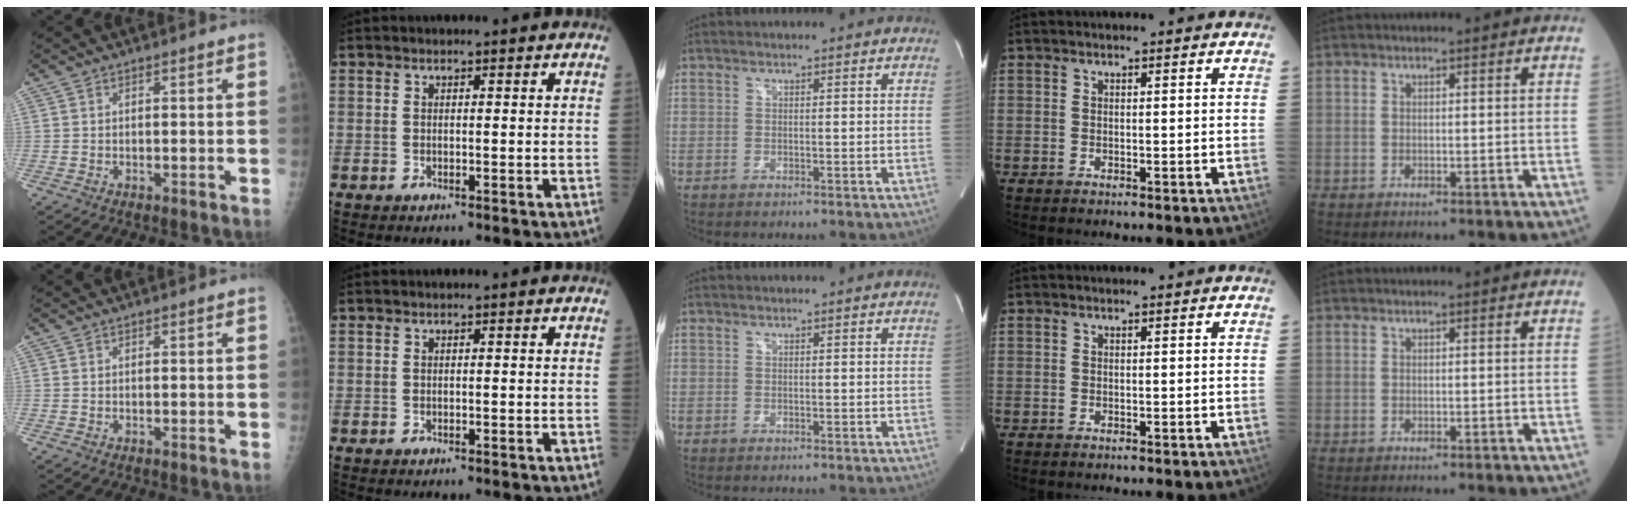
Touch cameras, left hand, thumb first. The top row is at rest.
{}